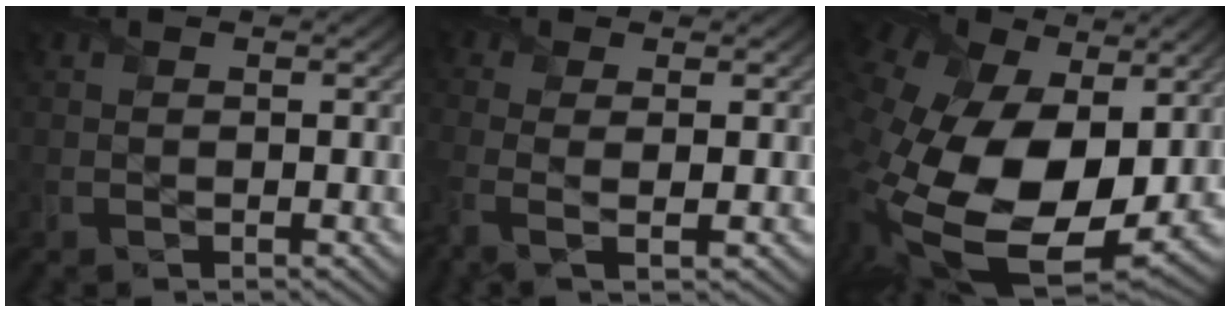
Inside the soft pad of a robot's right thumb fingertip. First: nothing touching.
{"total": 4.7, "force": [-0.7, 1.8, 4.3], "torque": [-0.105, -0.015, -0.012]}
{"total": 21.0, "force": [0.4, 13.7, 15.9], "torque": [-0.350, -0.068, 0.042]}